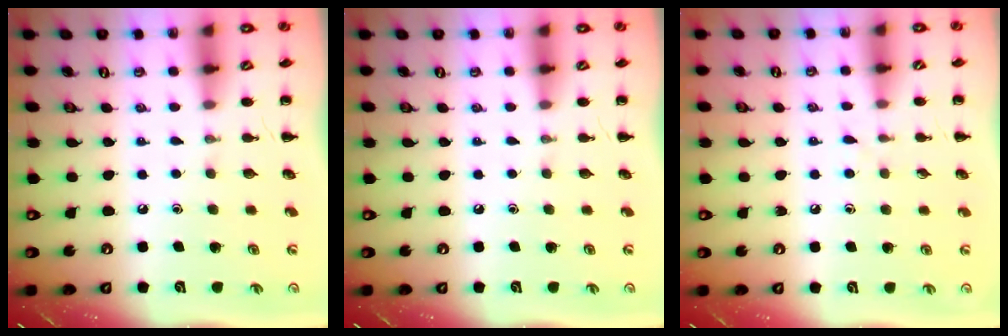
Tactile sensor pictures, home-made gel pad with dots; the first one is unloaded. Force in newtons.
{"total": 0.0}
{"total": 3.9, "press": 3.5, "slide": 1.7}